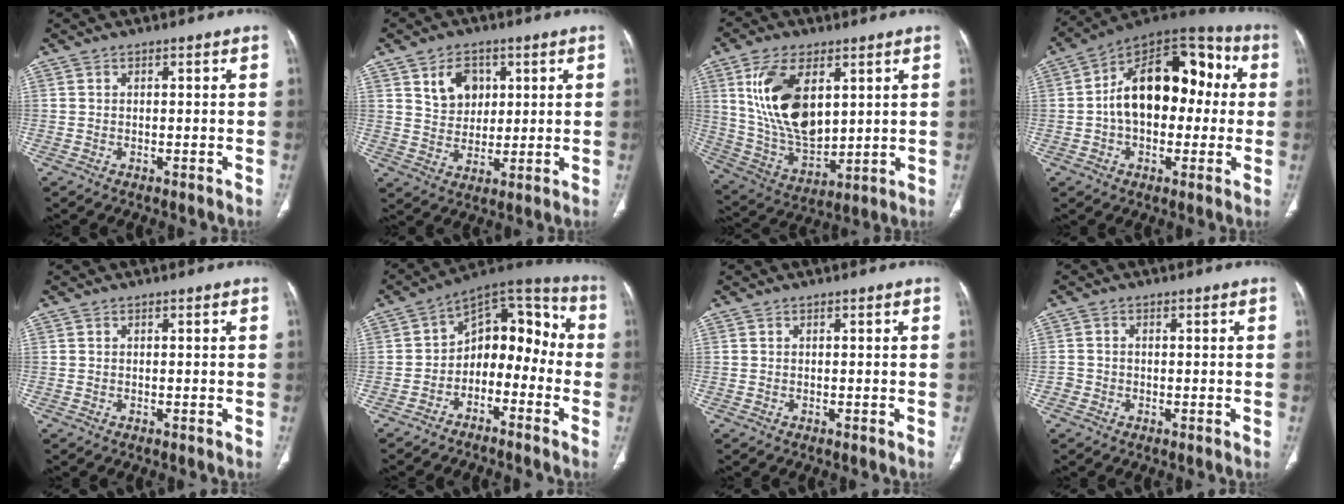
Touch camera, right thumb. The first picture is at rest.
{"total": 7.9, "force": [3.2, 5.9, 4.1], "torque": [-0.039, -0.018, 0.060]}
{"total": 17.5, "force": [5.4, 9.4, 13.7], "torque": [-0.244, -0.023, 0.117]}
{"total": 20.1, "force": [1.2, 12.5, 15.7], "torque": [-0.209, 0.051, 0.010]}
{"total": 0.0}
{"total": 13.4, "force": [-4.1, 9.1, 8.9], "torque": [-0.083, 0.088, -0.078]}
{"total": 0.0}
{"total": 1.5, "force": [-0.7, 1.3, 0.2], "torque": [0.000, 0.006, -0.017]}